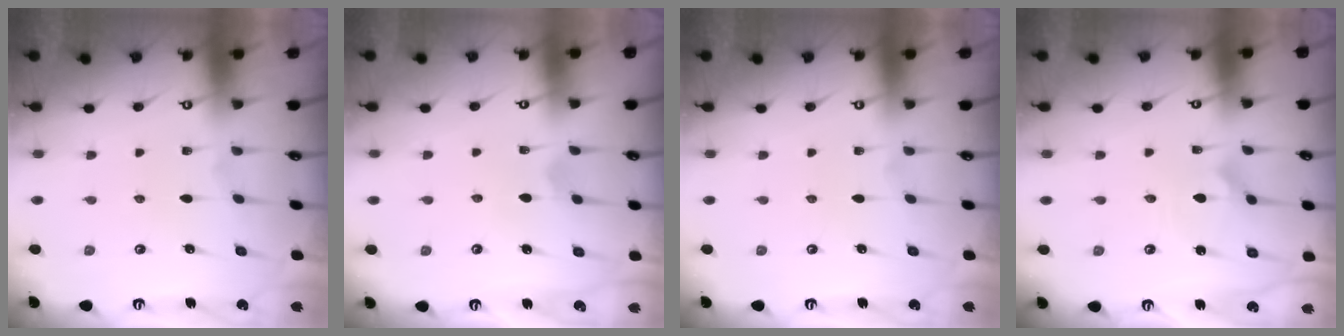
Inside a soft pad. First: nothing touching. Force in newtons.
{"total": 5.7, "press": 5.7, "slide": 0.3}
{"total": 0.0}
{"total": 2.7, "press": 2.7, "slide": 0.1}